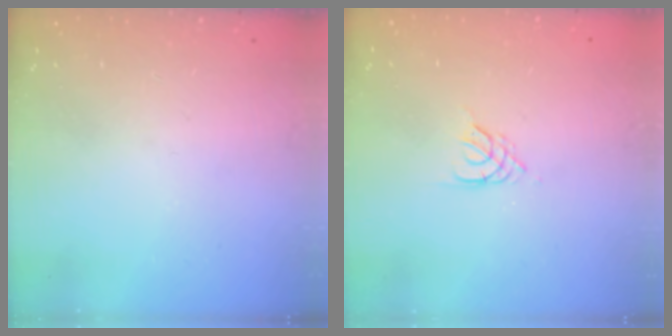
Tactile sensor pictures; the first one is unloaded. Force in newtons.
{"total": 1.8, "press": 1.8, "slide": 0.4}